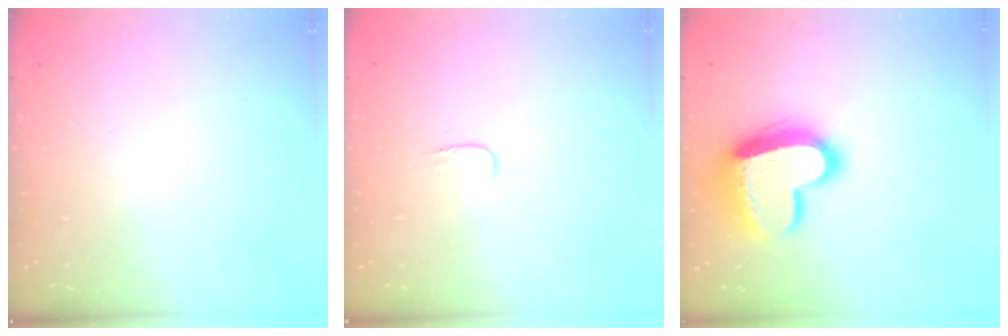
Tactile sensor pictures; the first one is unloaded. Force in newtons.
{"total": 3.5, "press": 3.5, "slide": 0.4}
{"total": 16.9, "press": 16.8, "slide": 1.5}